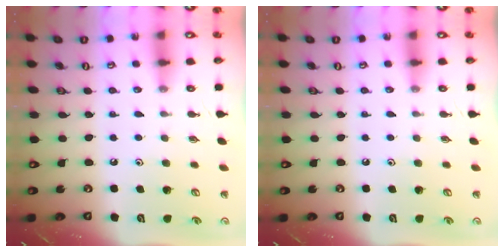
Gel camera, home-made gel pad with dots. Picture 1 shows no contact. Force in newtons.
{"total": 0.0}